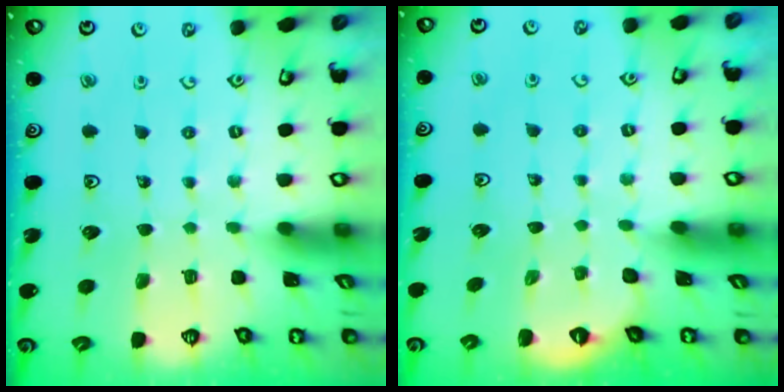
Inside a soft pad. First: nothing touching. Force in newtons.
{"total": 2.1, "press": 1.0, "slide": 1.8}